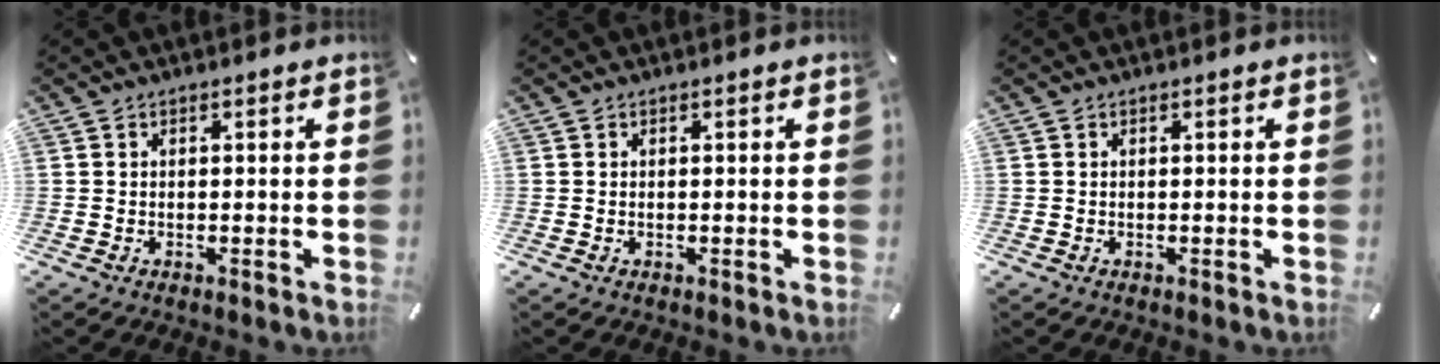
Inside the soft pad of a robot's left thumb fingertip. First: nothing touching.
{"total": 0.0}
{"total": 0.0}